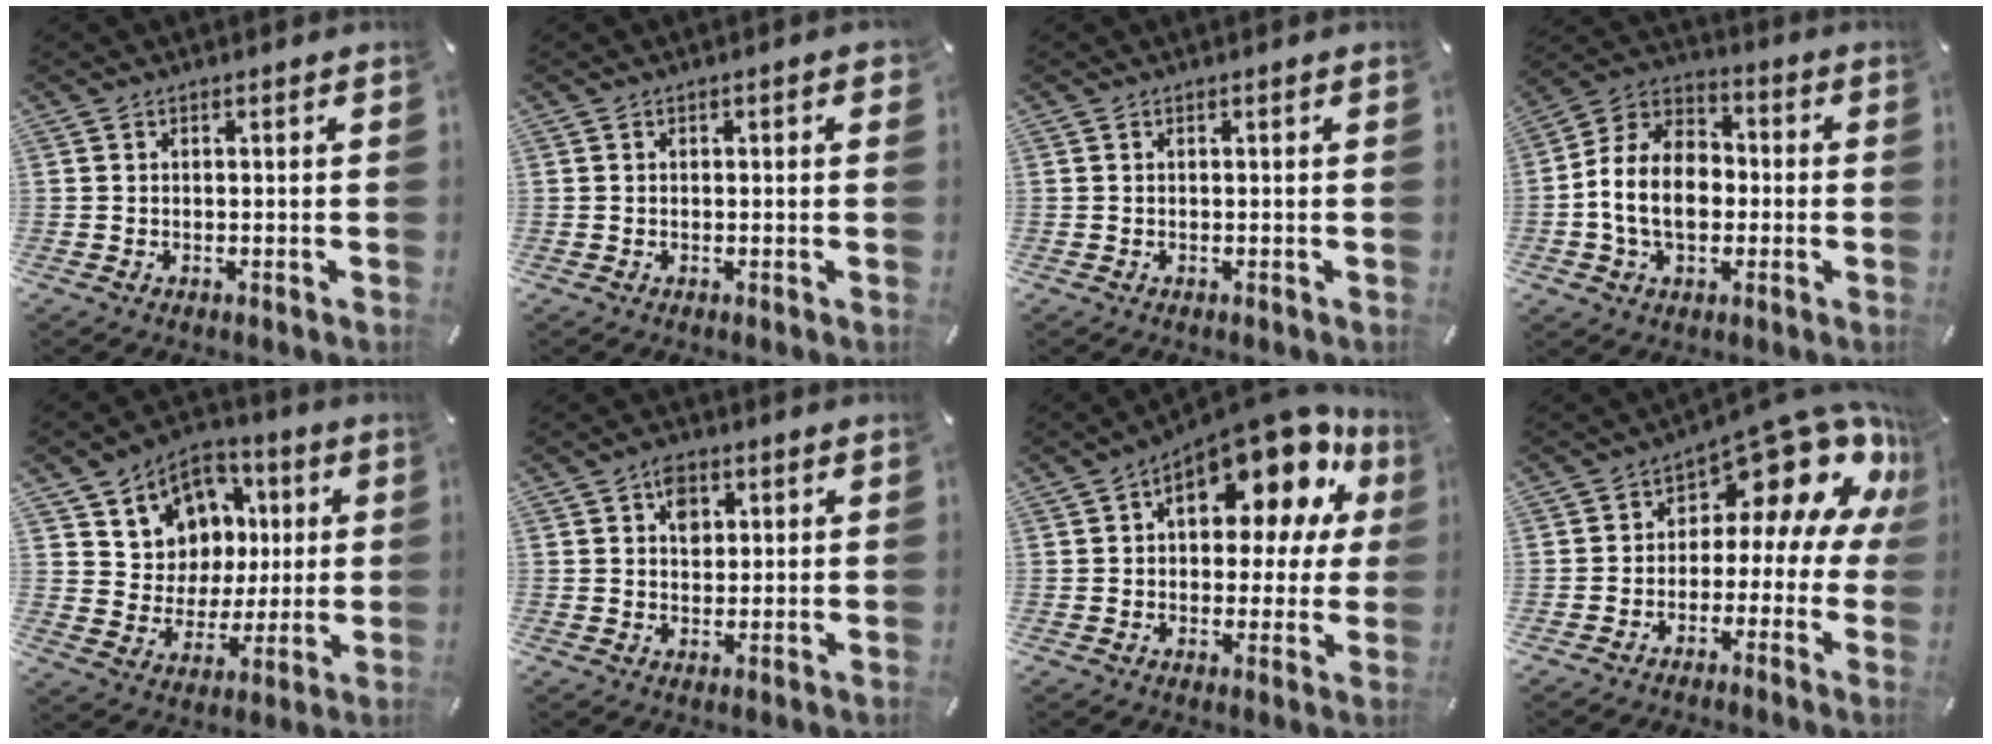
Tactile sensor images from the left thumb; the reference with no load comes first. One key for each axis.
{"total": 0.9, "fx": 0.1, "fy": 0.5, "fz": 0.7, "tx": -0.004, "ty": 0.001, "tz": -0.002}
{"total": 0.0}
{"total": 12.6, "fx": -2.6, "fy": 9.6, "fz": 7.7, "tx": -0.192, "ty": 0.019, "tz": -0.052}
{"total": 10.5, "fx": 2.6, "fy": 10.1, "fz": 1.2, "tx": -0.028, "ty": -0.031, "tz": 0.055}
{"total": 4.7, "fx": 1.5, "fy": 3.6, "fz": 2.6, "tx": -0.027, "ty": -0.005, "tz": 0.020}
{"total": 18.2, "fx": 9.5, "fy": 8.5, "fz": 13.0, "tx": -0.189, "ty": -0.064, "tz": 0.156}
{"total": 14.8, "fx": 7.6, "fy": 7.5, "fz": 10.3, "tx": -0.142, "ty": -0.059, "tz": 0.122}